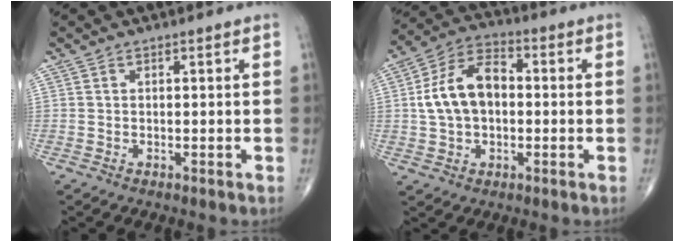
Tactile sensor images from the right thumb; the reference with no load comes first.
{"total": 11.9, "force": [0.4, 7.7, 9.0], "torque": [-0.159, 0.028, 0.001]}